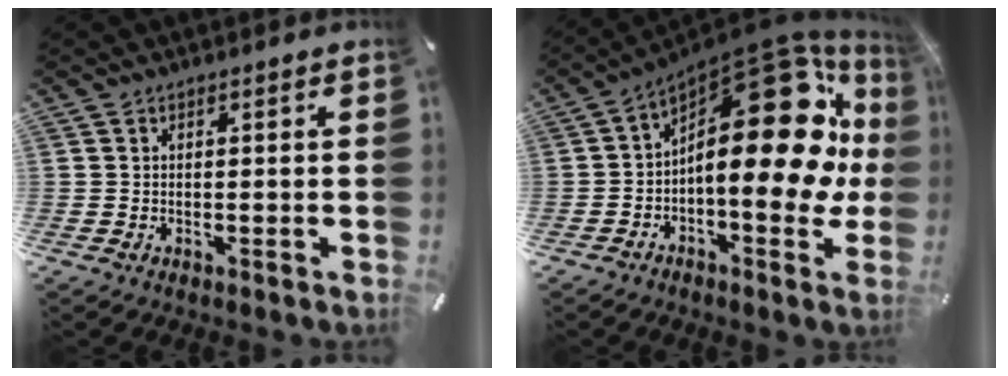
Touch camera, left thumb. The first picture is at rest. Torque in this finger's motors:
{"motor_torque": [1.83, 3.17, 2.77, 0.00, 0.79]}